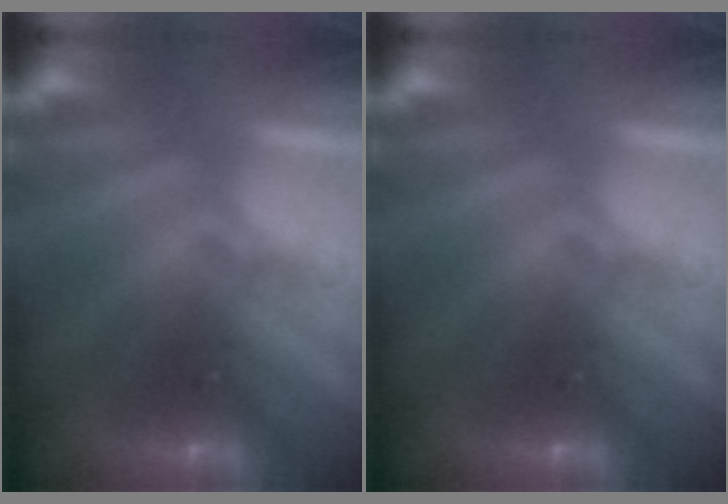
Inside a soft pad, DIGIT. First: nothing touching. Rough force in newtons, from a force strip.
{"total": 0.0}